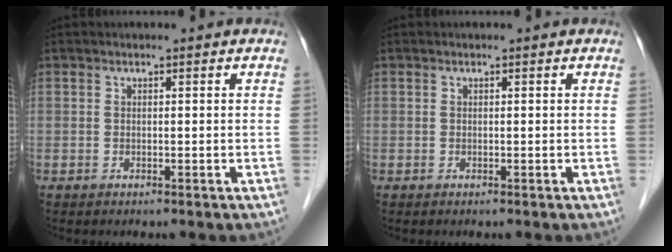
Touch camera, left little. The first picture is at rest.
{"total": 0.0}